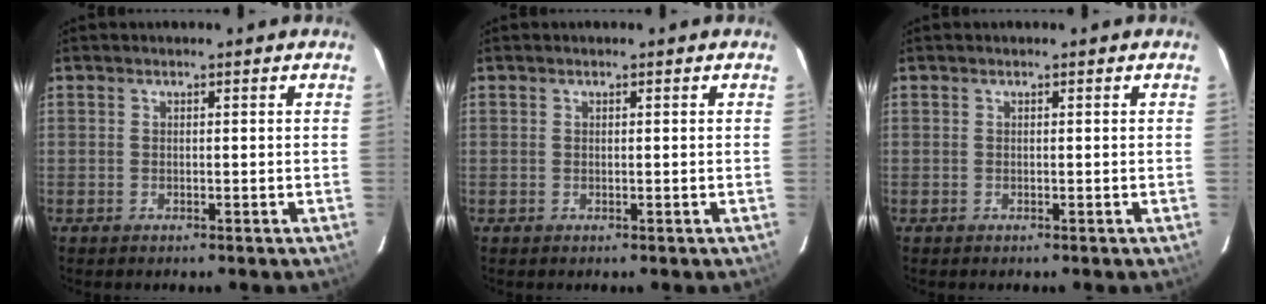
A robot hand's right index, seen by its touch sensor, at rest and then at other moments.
{"total": 0.0}
{"total": 0.0}